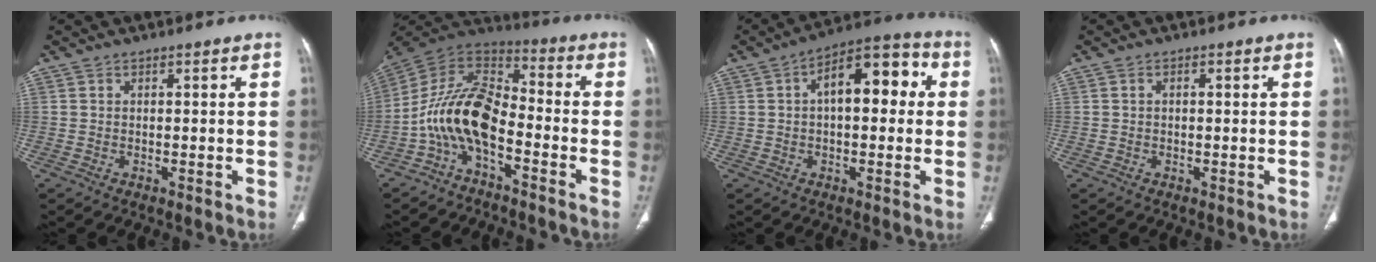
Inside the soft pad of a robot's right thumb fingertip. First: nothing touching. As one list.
[{"total": 13.7, "force": [-4.9, 7.0, 10.7], "torque": [-0.198, 0.078, -0.103]}, {"total": 12.9, "force": [2.2, 6.5, 10.9], "torque": [-0.133, 0.039, 0.024]}, {"total": 0.6, "force": [0.1, 0.3, 0.5], "torque": [-0.010, 0.001, 0.002]}]